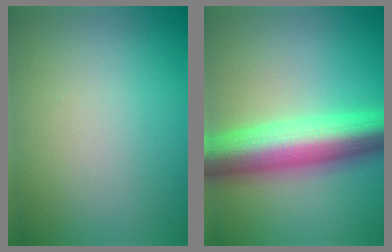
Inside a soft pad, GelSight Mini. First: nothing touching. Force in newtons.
{"total": 10.1, "press": 10.1, "slide": 0.1}